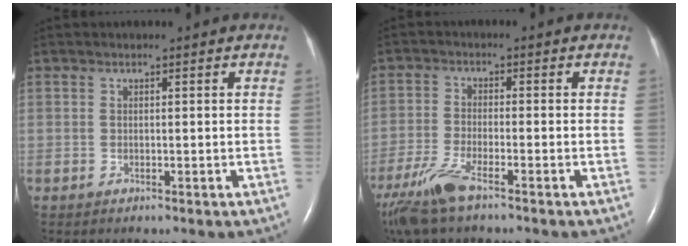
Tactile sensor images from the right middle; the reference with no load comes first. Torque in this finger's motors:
{"motor_torque": [1.03, -0.95, 0.16, 0.05]}